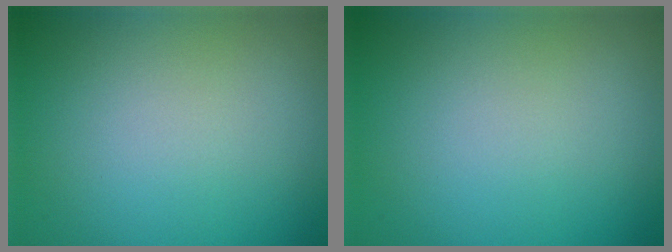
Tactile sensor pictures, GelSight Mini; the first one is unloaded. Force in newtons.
{"total": 0.0}